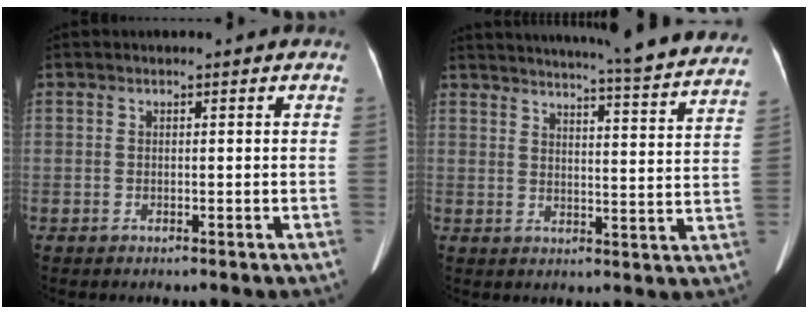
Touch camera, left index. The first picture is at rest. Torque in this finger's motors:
{"motor_torque": [0.59, -1.55, 0.08, 0.11]}